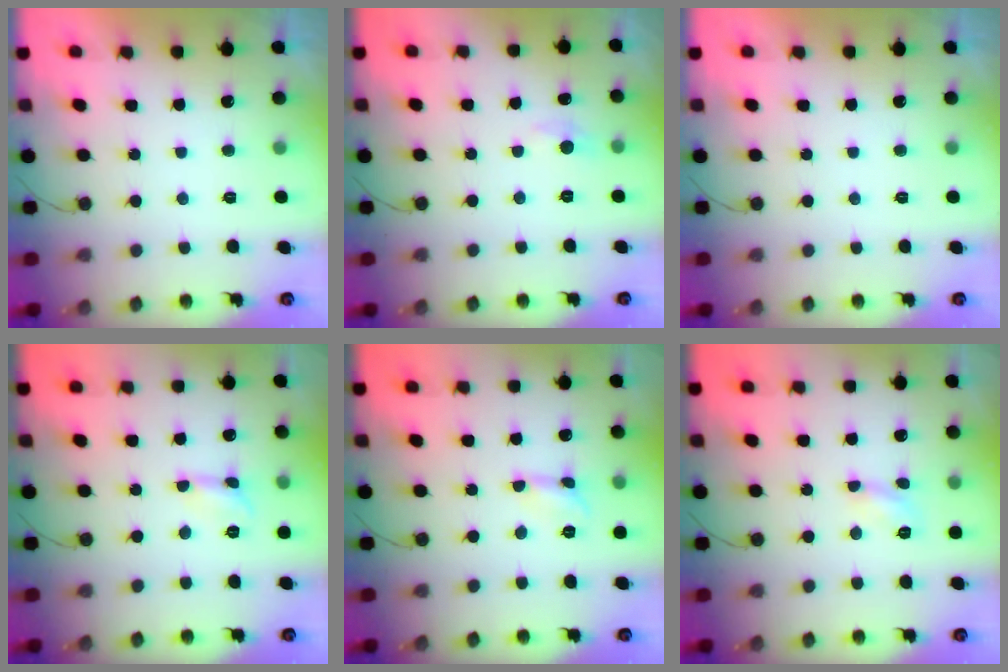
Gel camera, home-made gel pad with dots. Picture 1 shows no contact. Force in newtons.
{"total": 5.8, "press": 5.7, "slide": 0.6}
{"total": 0.0}
{"total": 2.5, "press": 2.5, "slide": 0.3}
{"total": 2.5, "press": 2.5, "slide": 0.3}
{"total": 4.4, "press": 4.3, "slide": 0.6}